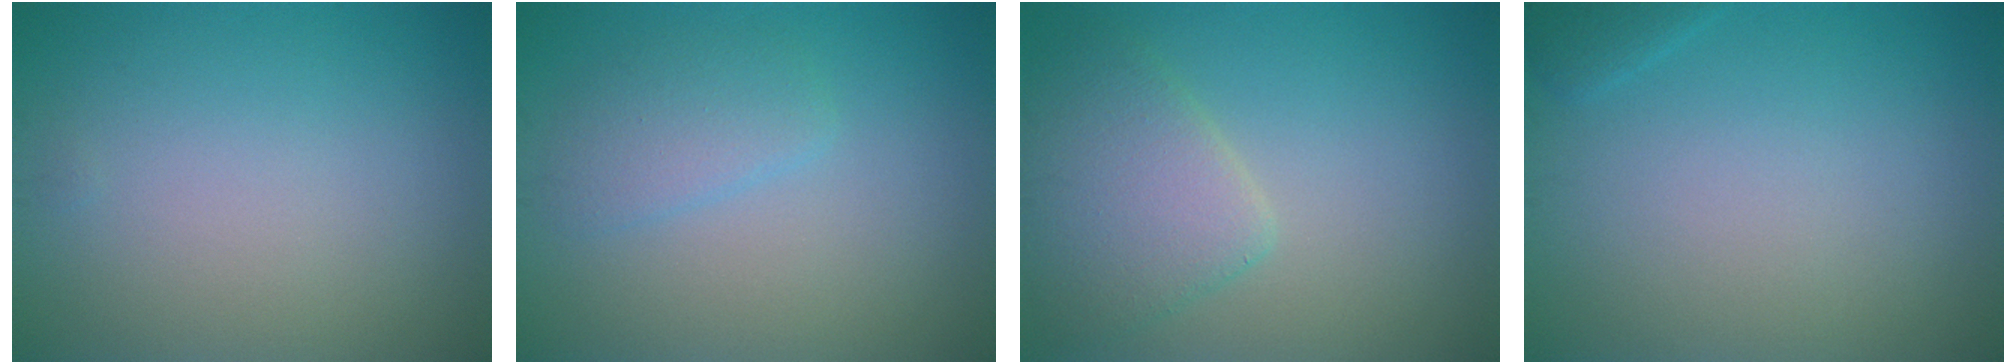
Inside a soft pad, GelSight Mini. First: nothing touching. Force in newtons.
{"total": 2.1, "press": 2.1, "slide": 0.2}
{"total": 4.3, "press": 4.3, "slide": 0.2}
{"total": 0.9, "press": 0.9, "slide": 0.1}